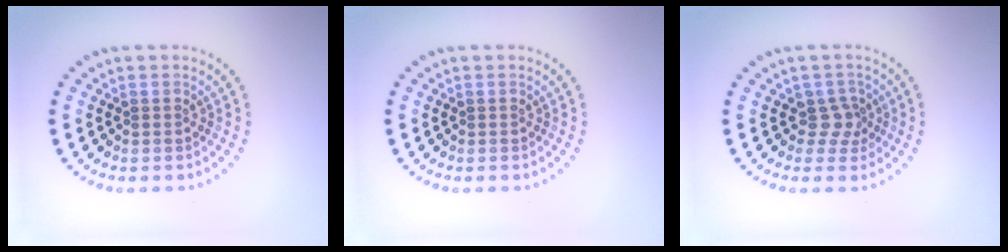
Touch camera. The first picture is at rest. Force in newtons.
{"total": 0.0}
{"total": 1.9, "press": 1.4, "slide": 1.3}